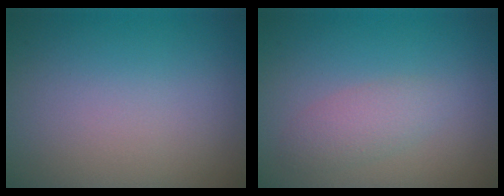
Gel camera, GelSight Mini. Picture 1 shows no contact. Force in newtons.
{"total": 1.8, "press": 1.8, "slide": 0.1}